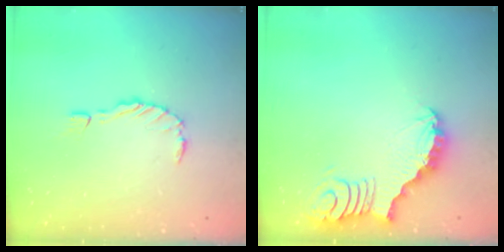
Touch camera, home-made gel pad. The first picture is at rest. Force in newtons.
{"total": 3.9, "press": 3.8, "slide": 0.8}